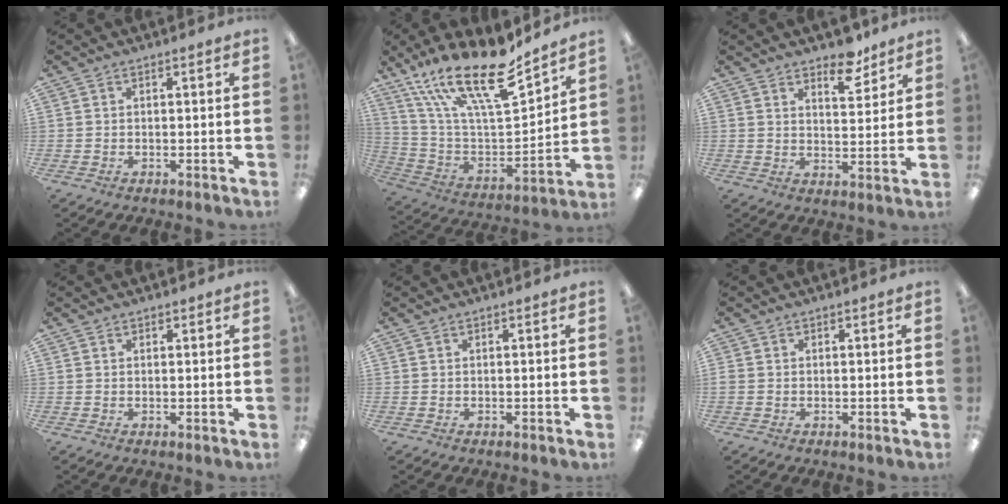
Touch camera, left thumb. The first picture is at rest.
{"total": 22.8, "force": [16.4, 6.5, 14.4], "torque": [-0.271, -0.112, 0.281]}
{"total": 7.3, "force": [6.0, 3.0, 2.9], "torque": [-0.015, -0.041, 0.101]}
{"total": 0.7, "force": [0.5, 0.5, 0.0], "torque": [-0.001, 0.002, 0.009]}
{"total": 0.0}
{"total": 0.6, "force": [-0.1, 0.6, 0.2], "torque": [-0.001, 0.004, -0.003]}